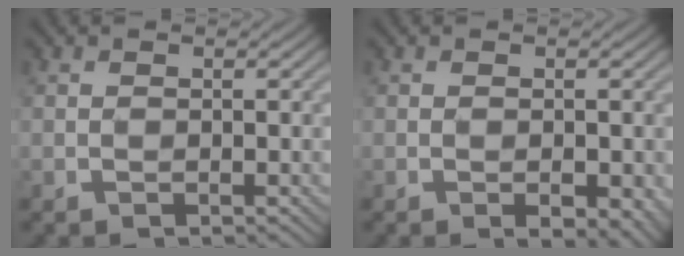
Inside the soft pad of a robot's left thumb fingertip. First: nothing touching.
{"total": 2.8, "force": [-1.3, 1.1, 2.3], "torque": [-0.029, 0.000, -0.013]}